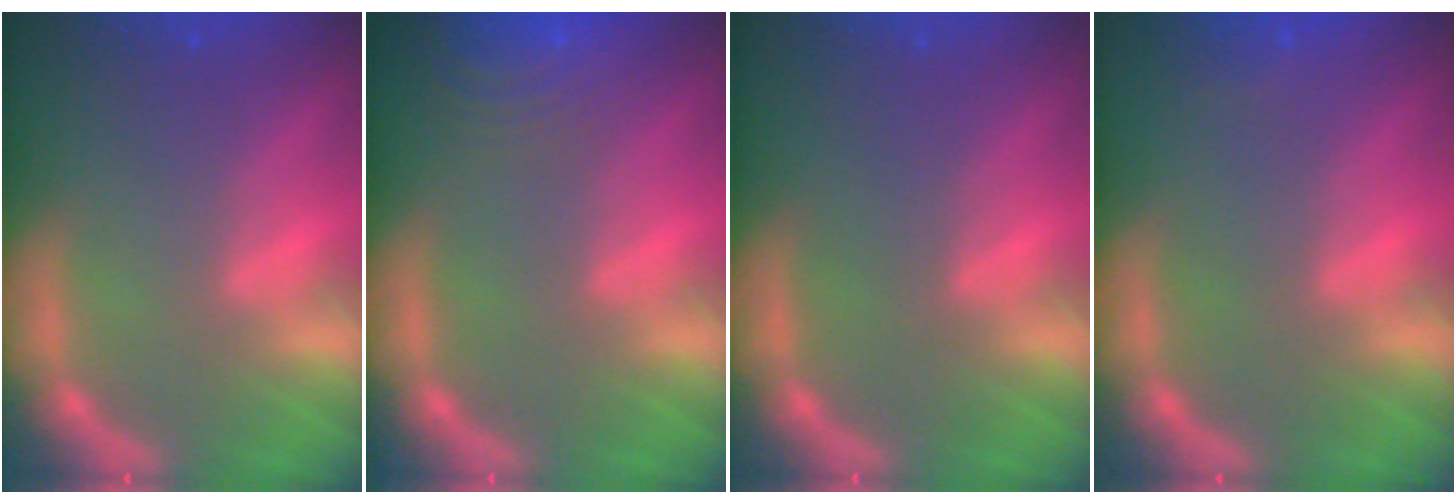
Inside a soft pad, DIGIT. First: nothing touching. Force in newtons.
{"total": 8.5}
{"total": 0.0}
{"total": 0.9}